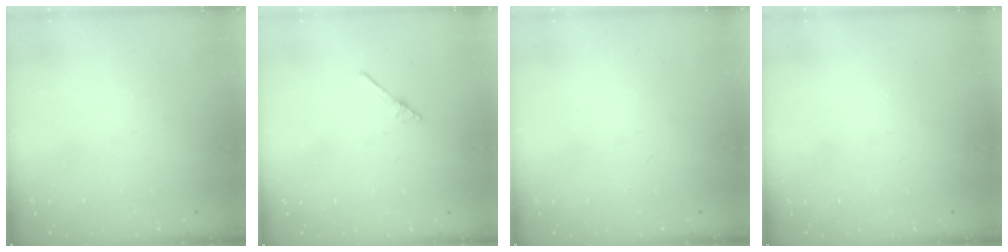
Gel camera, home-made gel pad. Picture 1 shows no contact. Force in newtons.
{"total": 2.0, "press": 2.0, "slide": 0.2}
{"total": 0.0}
{"total": 0.0}